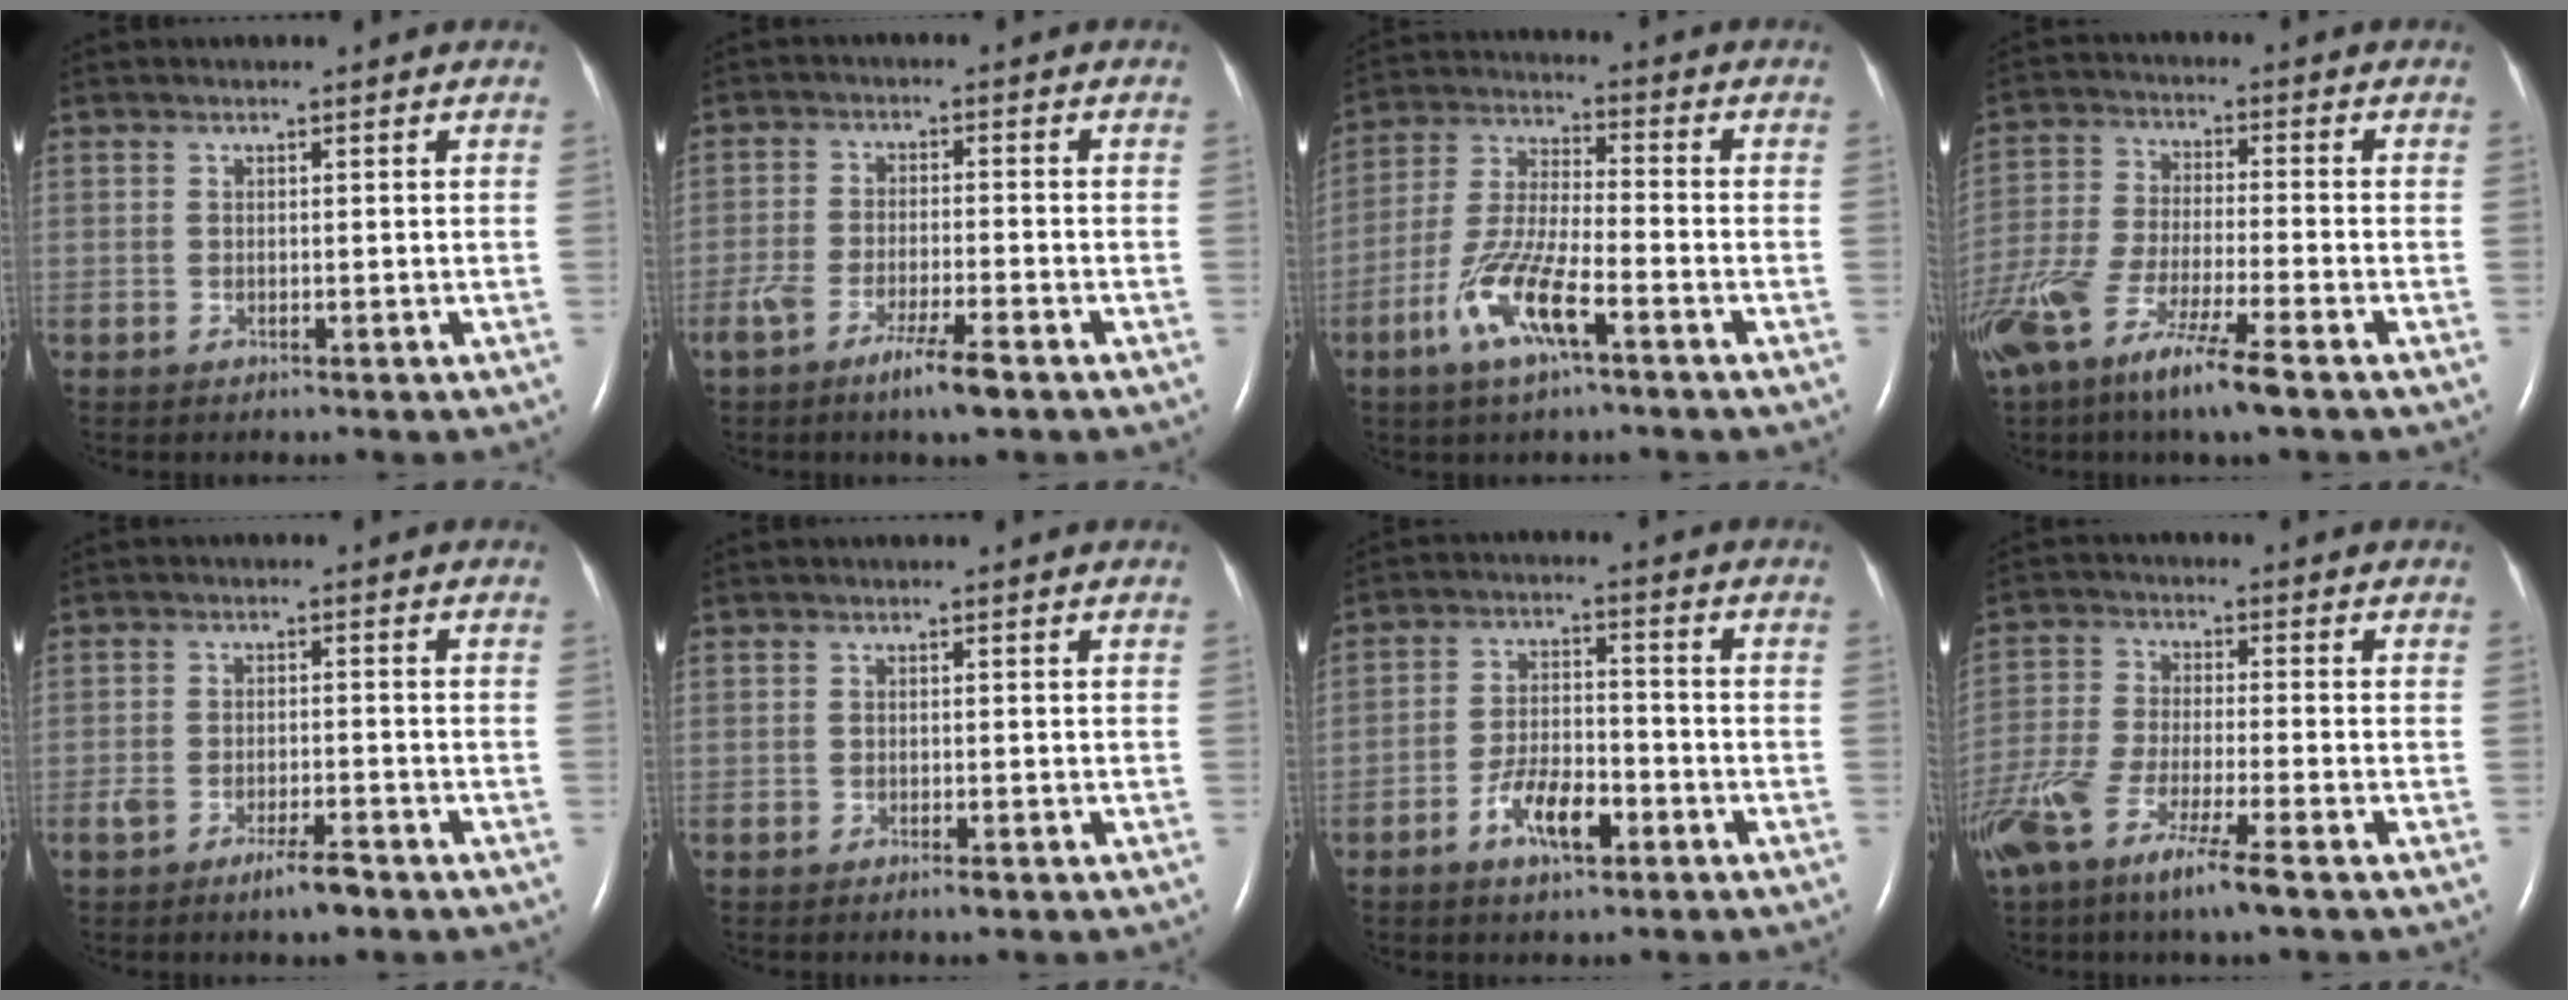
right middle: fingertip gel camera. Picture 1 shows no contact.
{"total": 6.4, "force": [-4.2, 0.6, 4.9], "torque": [-0.097, -0.011, -0.074]}
{"total": 10.7, "force": [-5.3, 2.0, 9.0], "torque": [-0.194, -0.006, -0.101]}
{"total": 14.3, "force": [-9.2, 1.4, 10.8], "torque": [-0.235, -0.048, -0.179]}
{"total": 4.5, "force": [-3.1, 1.0, 3.1], "torque": [-0.064, -0.003, -0.052]}
{"total": 1.1, "force": [-0.8, 0.3, 0.8], "torque": [-0.016, -0.002, -0.011]}
{"total": 7.3, "force": [-3.8, 2.6, 5.6], "torque": [-0.109, 0.005, -0.068]}
{"total": 12.3, "force": [-7.7, 1.2, 9.5], "torque": [-0.199, -0.036, -0.150]}